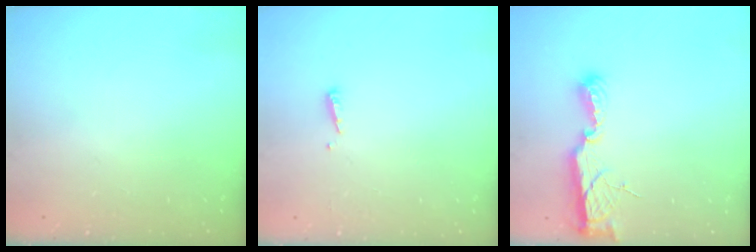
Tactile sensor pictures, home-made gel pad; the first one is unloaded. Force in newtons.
{"total": 3.7, "press": 3.6, "slide": 0.6}
{"total": 9.5, "press": 9.2, "slide": 2.7}